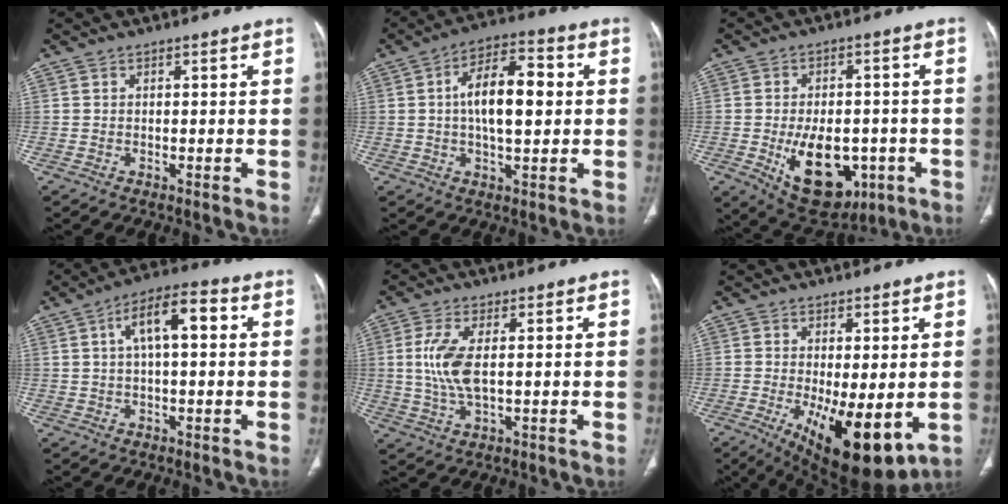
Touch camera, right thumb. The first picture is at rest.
{"total": 12.3, "force": [1.1, 5.4, 10.9], "torque": [-0.170, 0.019, 0.011]}
{"total": 15.7, "force": [-4.7, 9.6, 11.5], "torque": [-0.145, 0.008, -0.046]}
{"total": 9.2, "force": [2.0, 3.7, 8.2], "torque": [-0.135, 0.028, 0.024]}
{"total": 7.6, "force": [0.7, 3.0, 7.0], "torque": [-0.170, -0.004, 0.017]}
{"total": 14.4, "force": [-3.6, 5.4, 12.9], "torque": [-0.195, -0.030, -0.037]}